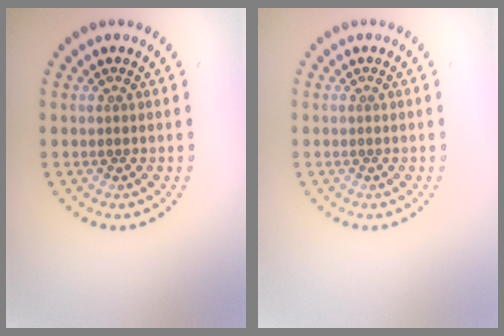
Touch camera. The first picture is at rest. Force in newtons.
{"total": 0.0}